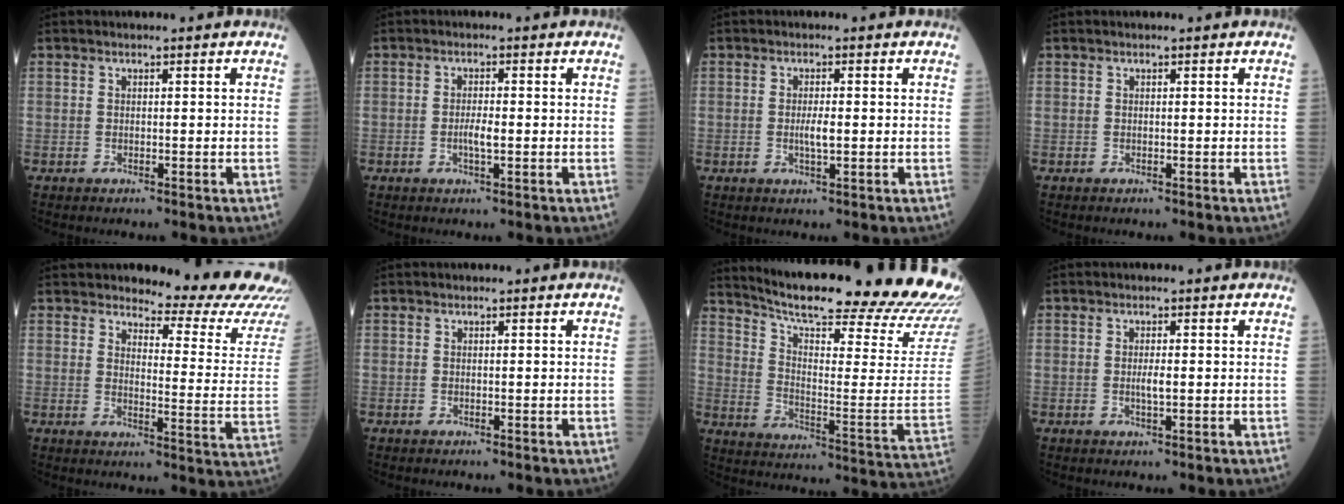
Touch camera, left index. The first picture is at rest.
{"total": 2.2, "force": [-0.4, 0.3, 2.1], "torque": [-0.042, 0.001, -0.007]}
{"total": 2.3, "force": [-0.2, 0.3, 2.2], "torque": [-0.046, -0.001, -0.002]}
{"total": 0.0}
{"total": 15.9, "force": [15.3, 0.5, 4.2], "torque": [-0.050, -0.111, 0.163]}
{"total": 0.0}
{"total": 28.8, "force": [25.8, 0.6, 12.8], "torque": [-0.208, -0.109, 0.337]}
{"total": 1.7, "force": [-0.1, 0.2, 1.7], "torque": [-0.035, -0.001, 0.000]}